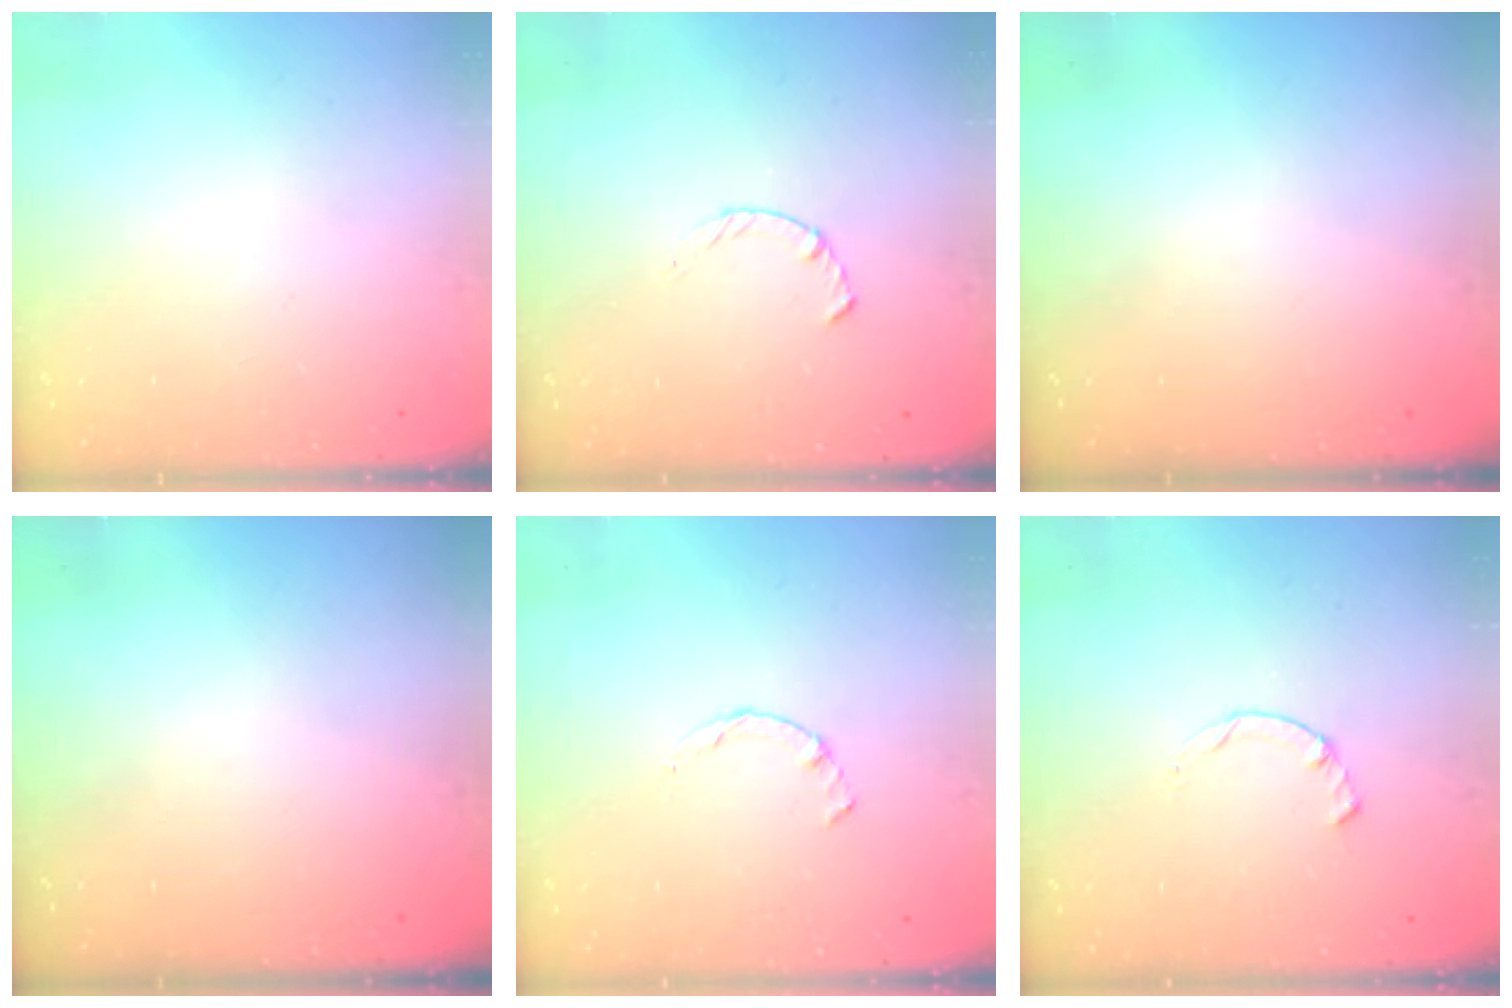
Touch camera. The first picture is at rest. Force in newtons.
{"total": 2.4, "press": 2.3, "slide": 0.4}
{"total": 0.0}
{"total": 0.0}
{"total": 0.8, "press": 0.7, "slide": 0.2}
{"total": 0.5, "press": 0.4, "slide": 0.3}